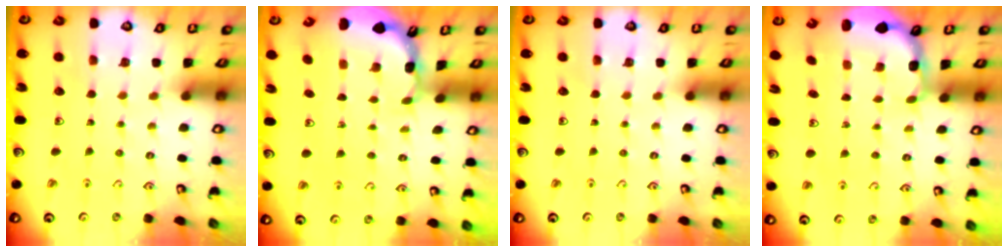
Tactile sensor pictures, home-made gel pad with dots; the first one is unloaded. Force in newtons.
{"total": 1.9, "press": 1.9, "slide": 0.1}
{"total": 0.0}
{"total": 2.7, "press": 2.1, "slide": 1.7}